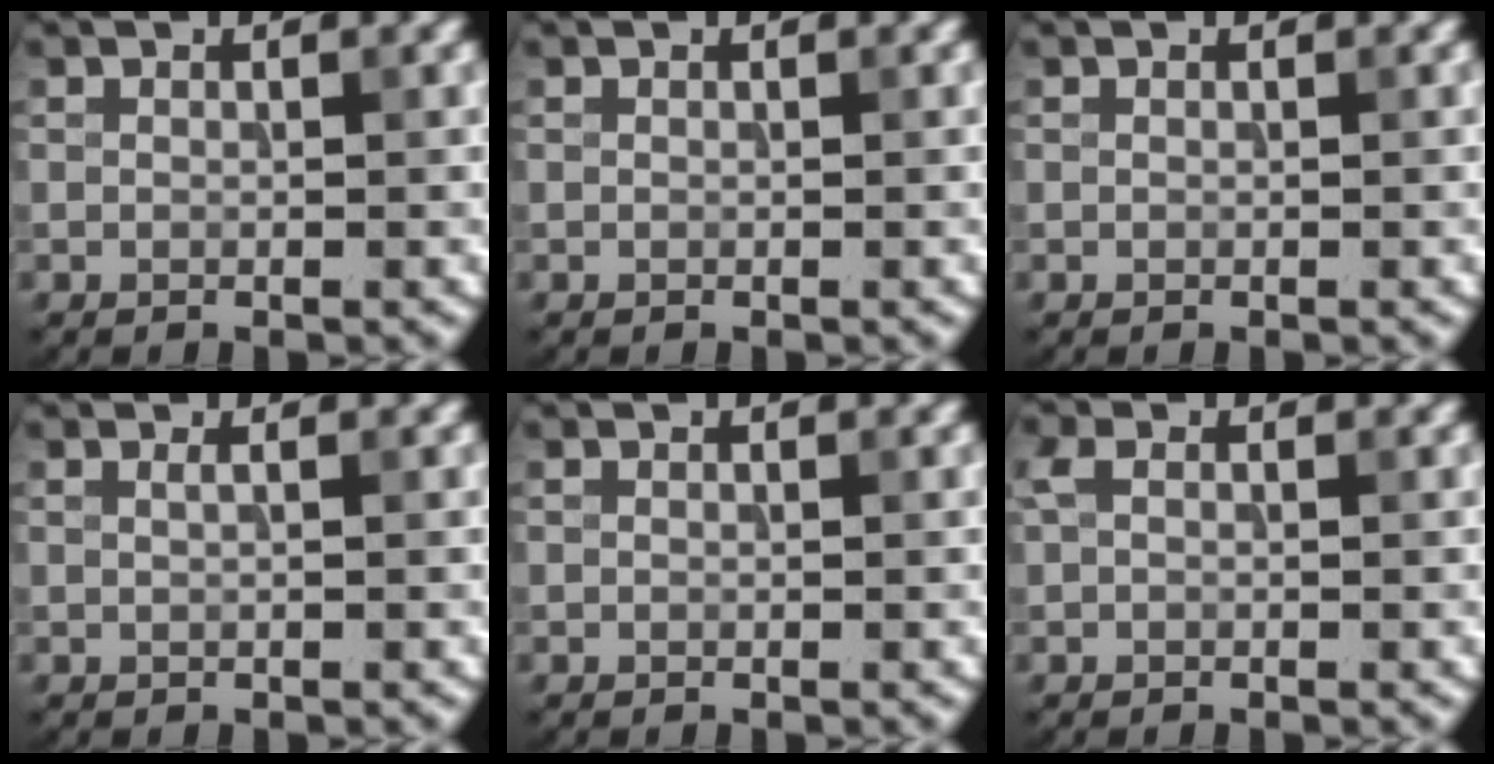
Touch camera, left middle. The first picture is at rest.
{"total": 0.0}
{"total": 0.0}
{"total": 0.9, "force": [0.4, 0.4, 0.7], "torque": [-0.007, -0.003, 0.001]}
{"total": 0.0}
{"total": 1.3, "force": [0.3, 0.8, 1.0], "torque": [-0.022, 0.005, -0.001]}